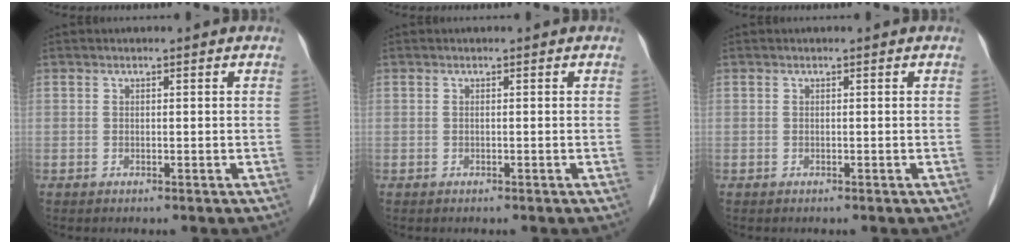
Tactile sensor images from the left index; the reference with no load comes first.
{"total": 0.0}
{"total": 0.0}